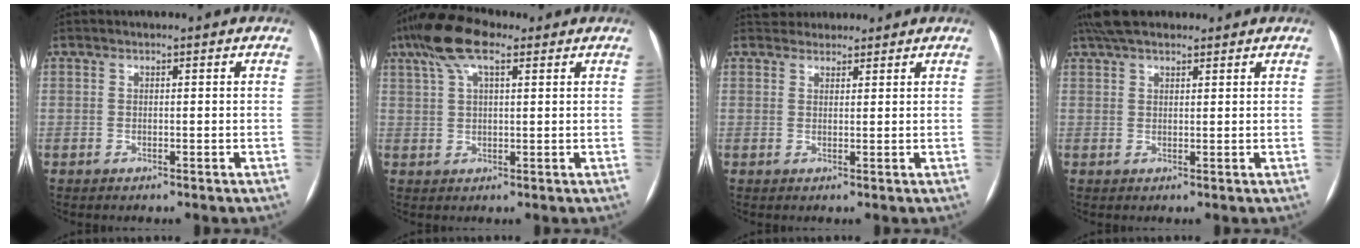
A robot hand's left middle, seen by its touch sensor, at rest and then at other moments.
{"total": 8.4, "force": [4.9, 2.7, 6.2], "torque": [-0.130, 0.034, 0.089]}
{"total": 3.5, "force": [3.1, 1.5, 0.0], "torque": [0.006, 0.024, 0.049]}
{"total": 6.6, "force": [5.4, 2.3, 3.2], "torque": [-0.058, 0.036, 0.097]}